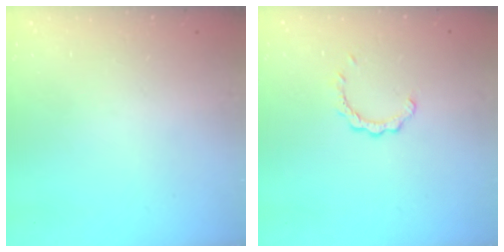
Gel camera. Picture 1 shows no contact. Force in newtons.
{"total": 2.8, "press": 2.7, "slide": 0.4}